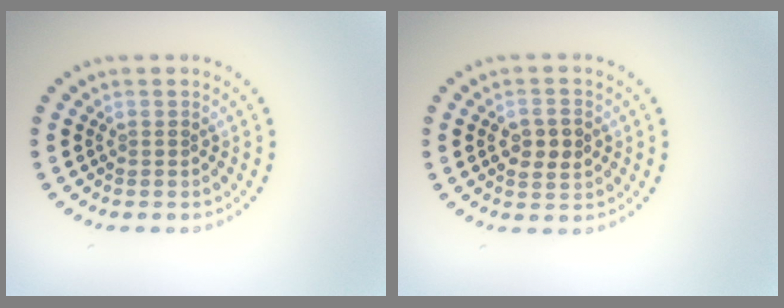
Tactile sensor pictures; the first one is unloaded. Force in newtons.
{"total": 2.8, "press": 2.8, "slide": 0.1}